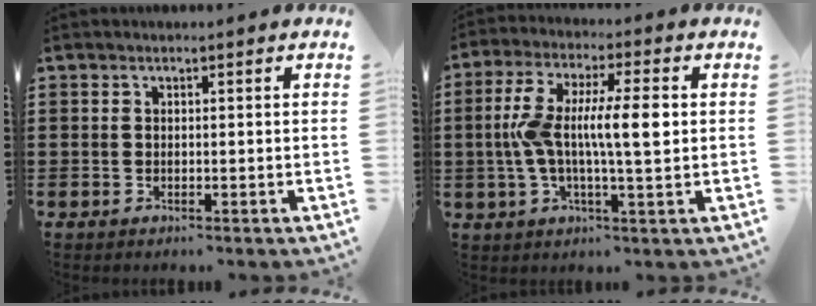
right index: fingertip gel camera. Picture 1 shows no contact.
{"total": 10.1, "force": [0.3, 2.6, 9.8], "torque": [-0.184, 0.009, 0.000]}